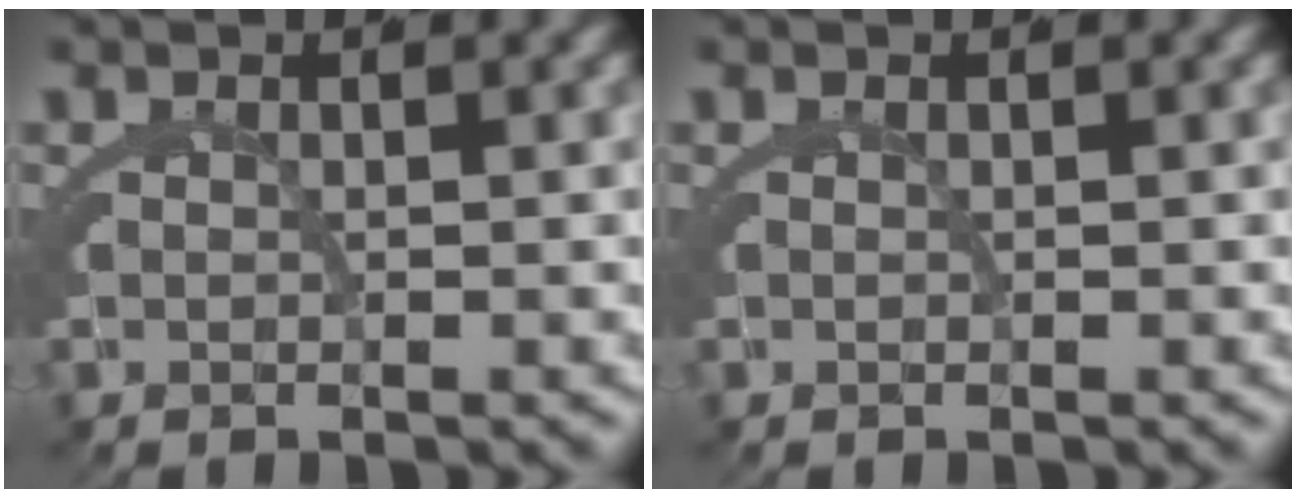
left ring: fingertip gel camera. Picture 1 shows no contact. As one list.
[{"total": 0.0}]